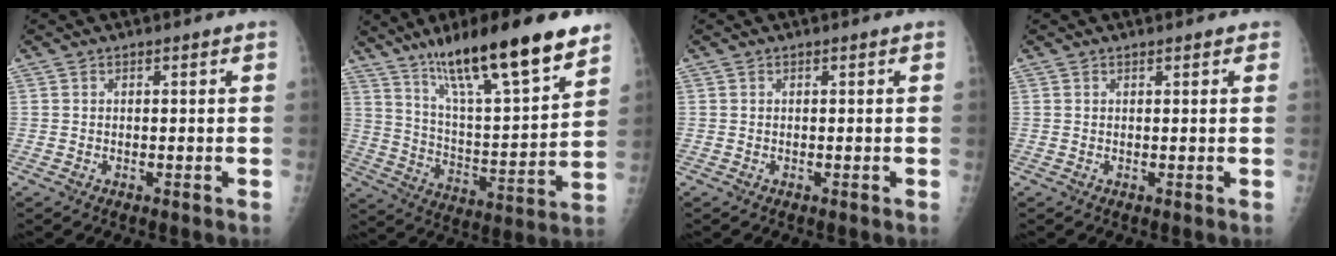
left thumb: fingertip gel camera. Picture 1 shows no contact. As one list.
[{"total": 23.5, "force": [15.9, 4.5, 16.7], "torque": [-0.254, -0.064, 0.268]}, {"total": 0.0}, {"total": 1.0, "force": [0.8, 0.5, 0.5], "torque": [-0.002, -0.002, 0.007]}]